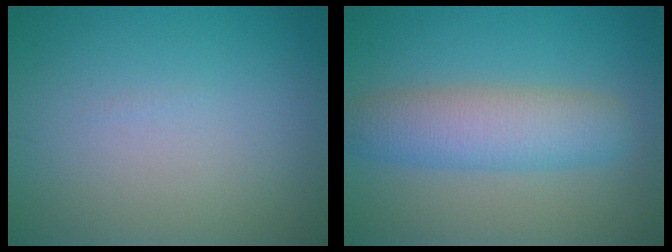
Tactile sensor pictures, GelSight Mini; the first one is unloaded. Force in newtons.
{"total": 5.3, "press": 5.3, "slide": 0.2}